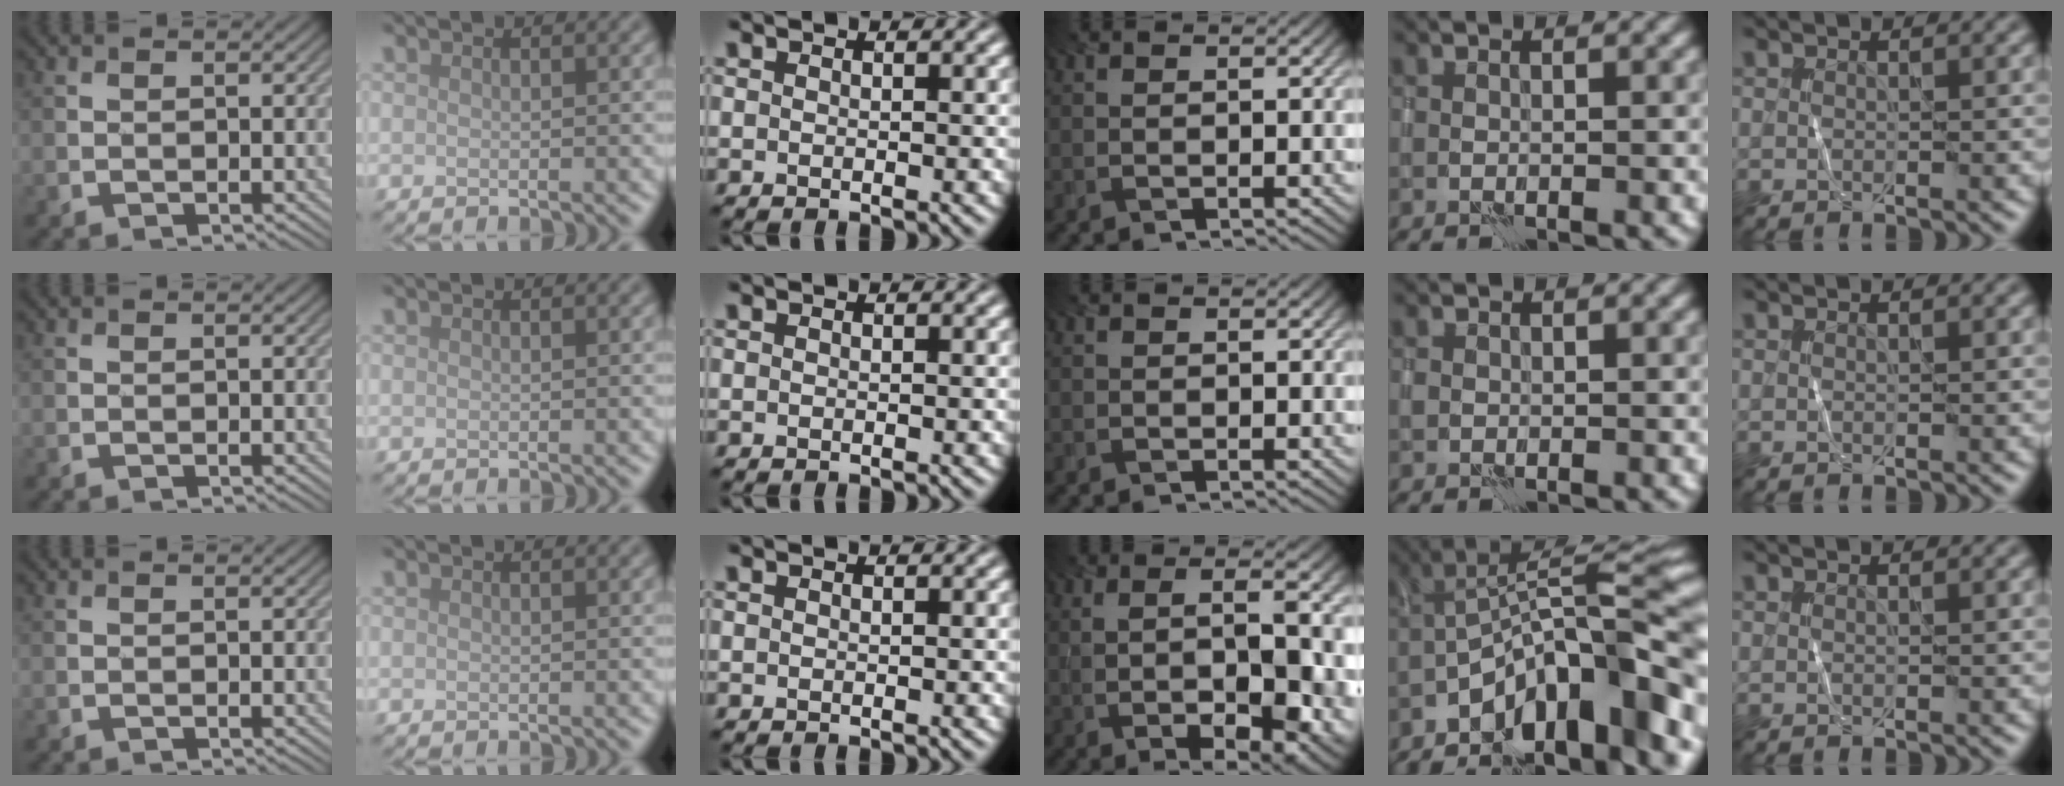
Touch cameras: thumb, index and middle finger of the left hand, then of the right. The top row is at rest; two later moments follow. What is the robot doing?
{"motion": "wrap", "object": "sponge"}